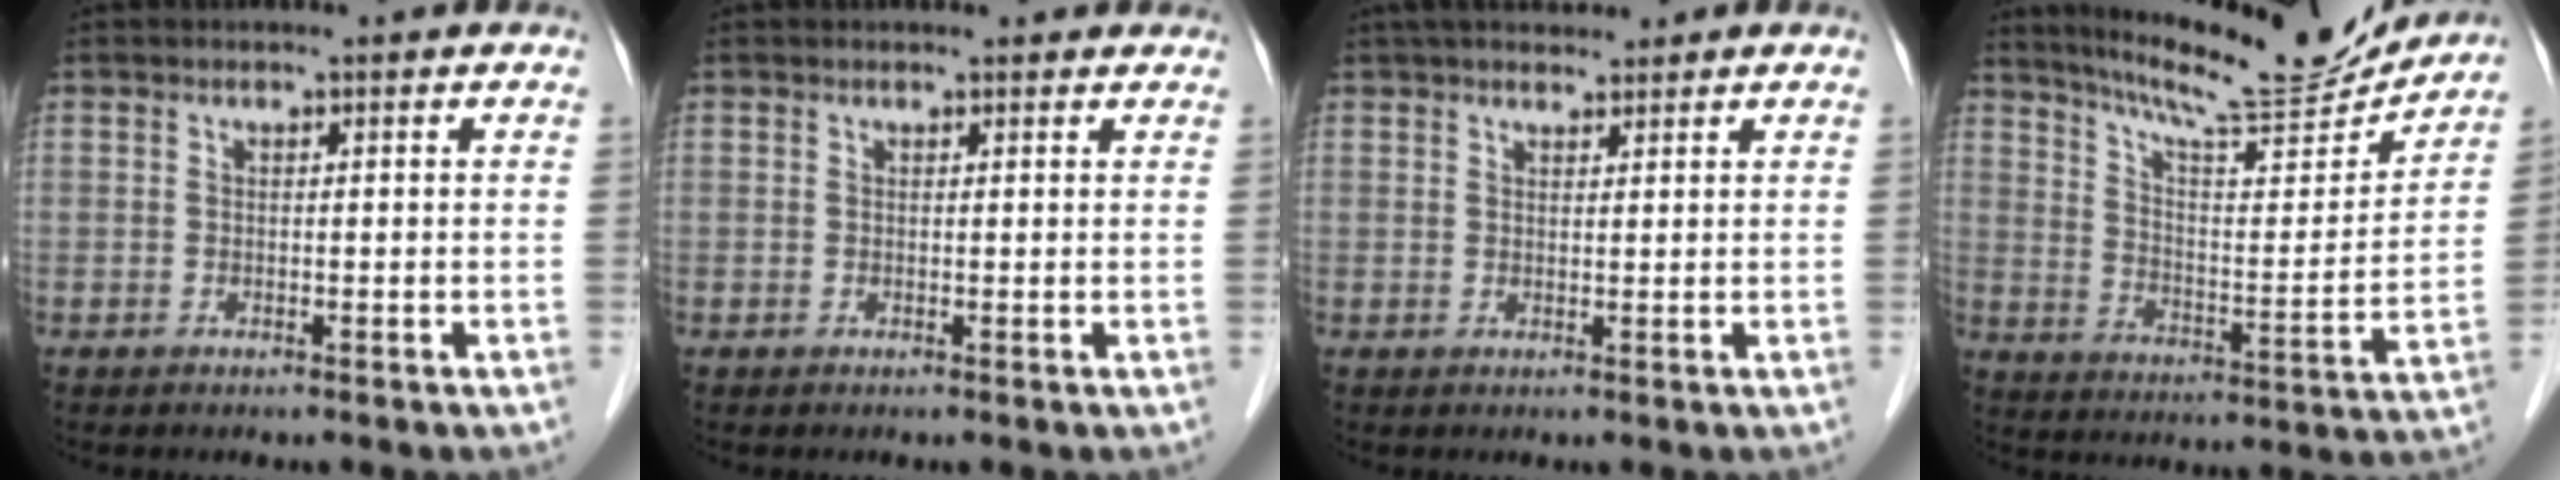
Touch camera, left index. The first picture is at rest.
{"total": 3.2, "force": [2.9, 1.2, 0.7], "torque": [-0.005, 0.015, 0.027]}
{"total": 6.7, "force": [5.7, 1.8, 2.9], "torque": [-0.040, 0.025, 0.092]}
{"total": 18.0, "force": [16.8, 1.0, 6.5], "torque": [-0.112, -0.033, 0.248]}